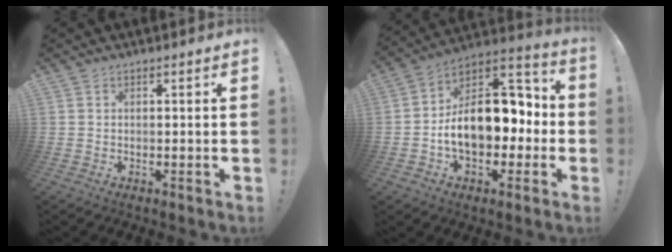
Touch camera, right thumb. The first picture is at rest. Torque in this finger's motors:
{"motor_torque": [2.52, 2.49, 1.01, -0.86, 0.48]}